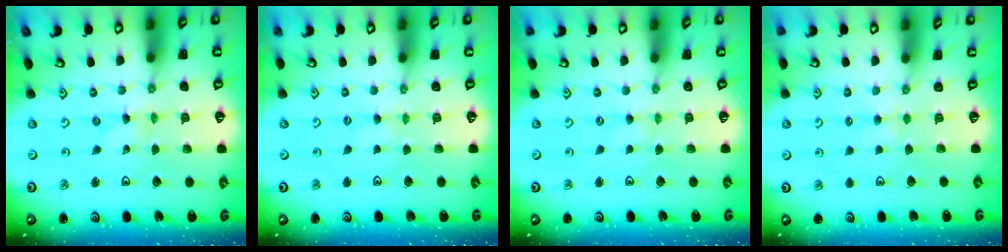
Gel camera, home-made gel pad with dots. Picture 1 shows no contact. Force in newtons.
{"total": 1.5, "press": 1.4, "slide": 0.3}
{"total": 0.8, "press": 0.8, "slide": 0.1}
{"total": 2.3, "press": 2.2, "slide": 0.5}